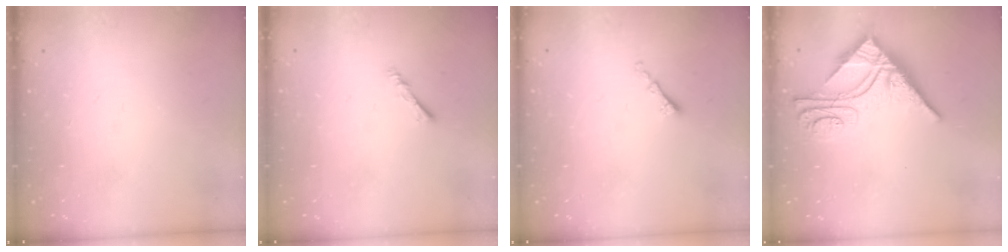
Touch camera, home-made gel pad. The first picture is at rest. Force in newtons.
{"total": 1.9, "press": 1.9, "slide": 0.4}
{"total": 1.4, "press": 1.3, "slide": 0.5}
{"total": 11.8, "press": 11.7, "slide": 1.2}